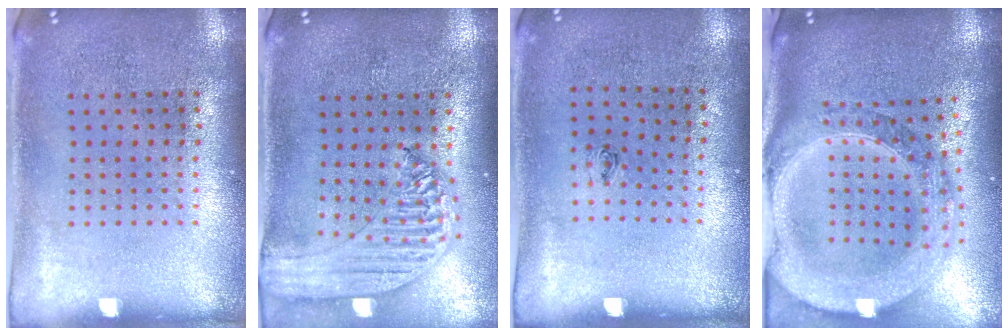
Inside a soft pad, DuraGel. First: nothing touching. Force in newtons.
{"total": 1.8, "press": 1.7, "slide": 0.6}
{"total": 0.5, "press": 0.1, "slide": 0.5}
{"total": 3.5, "press": 2.8, "slide": 2.0}